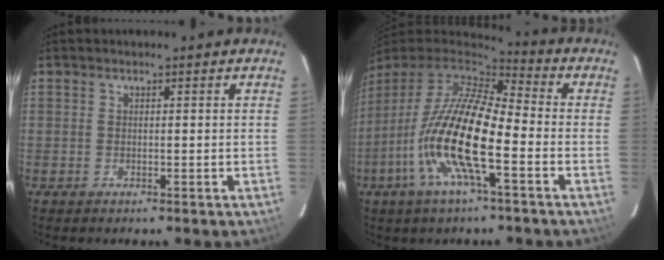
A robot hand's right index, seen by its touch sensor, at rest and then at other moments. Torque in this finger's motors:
{"motor_torque": [2.14, 0.00, 1.05, 0.21]}